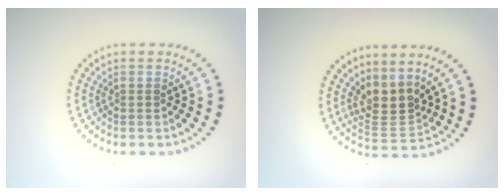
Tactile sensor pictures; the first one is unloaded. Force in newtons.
{"total": 3.2, "press": 2.3, "slide": 2.1}